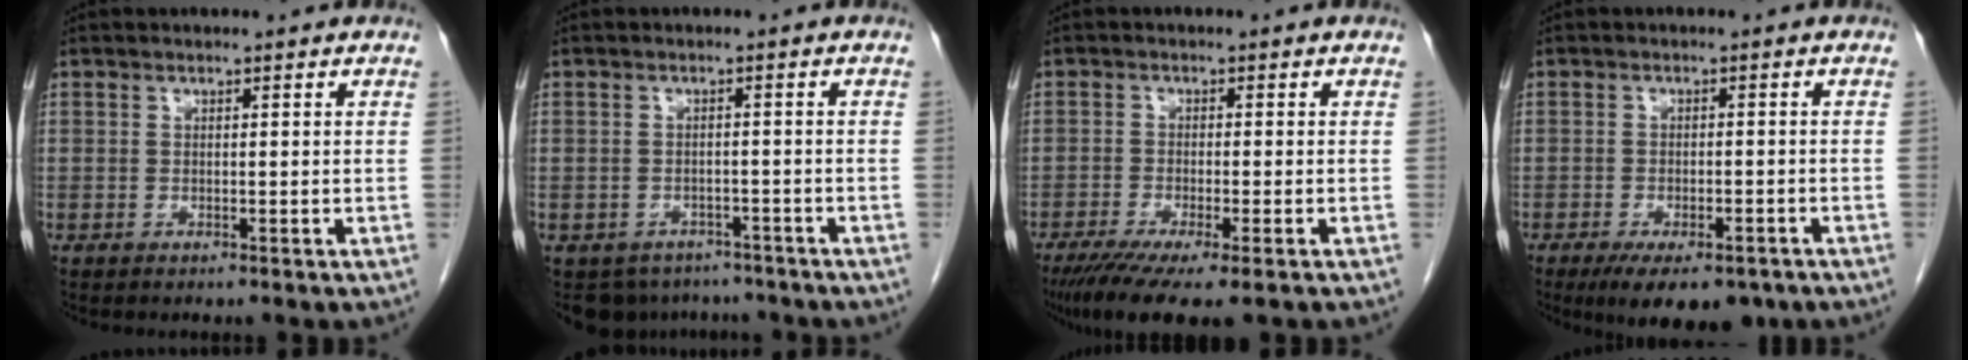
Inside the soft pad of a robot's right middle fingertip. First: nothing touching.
{"total": 7.1, "force": [-5.7, 4.2, 0.8], "torque": [-0.005, 0.006, -0.071]}
{"total": 9.1, "force": [-6.2, 1.1, 6.6], "torque": [-0.100, -0.021, -0.101]}
{"total": 9.7, "force": [-6.8, 3.6, 5.8], "torque": [-0.078, -0.006, -0.099]}